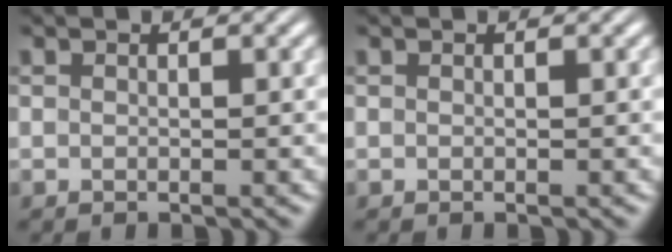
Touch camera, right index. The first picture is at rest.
{"total": 0.0}